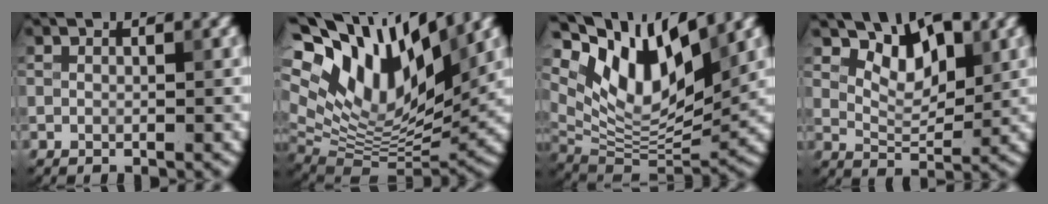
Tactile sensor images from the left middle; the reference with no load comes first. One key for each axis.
{"total": 15.7, "fx": 7.9, "fy": 7.2, "fz": 11.5, "tx": -0.220, "ty": 0.026, "tz": 0.137}
{"total": 11.3, "fx": 6.2, "fy": 4.7, "fz": 8.2, "tx": -0.139, "ty": -0.001, "tz": 0.117}
{"total": 5.0, "fx": 3.0, "fy": 2.5, "fz": 3.2, "tx": -0.053, "ty": -0.007, "tz": 0.043}